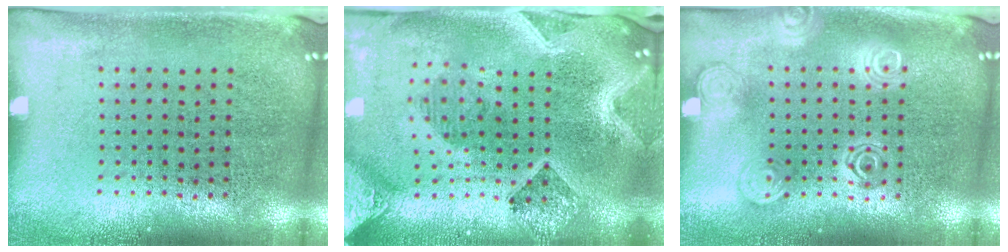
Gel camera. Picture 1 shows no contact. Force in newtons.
{"total": 4.2, "press": 3.2, "slide": 2.6}
{"total": 1.3, "press": 1.3, "slide": 0.1}